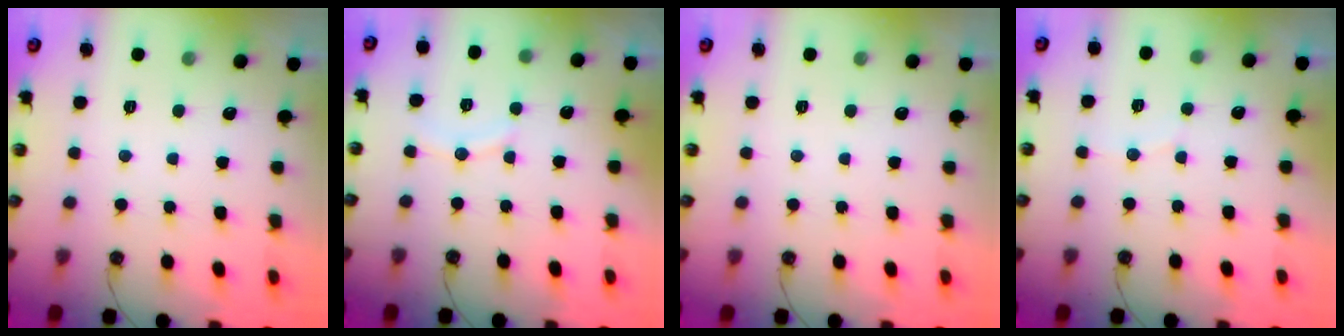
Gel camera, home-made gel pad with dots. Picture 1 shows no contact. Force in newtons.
{"total": 6.8, "press": 6.8, "slide": 0.7}
{"total": 0.0}
{"total": 5.1, "press": 4.8, "slide": 1.6}